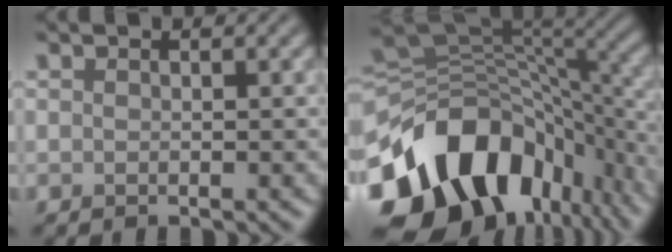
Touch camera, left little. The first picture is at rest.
{"total": 15.6, "force": [-7.6, 10.2, 9.0], "torque": [-0.183, 0.002, -0.123]}